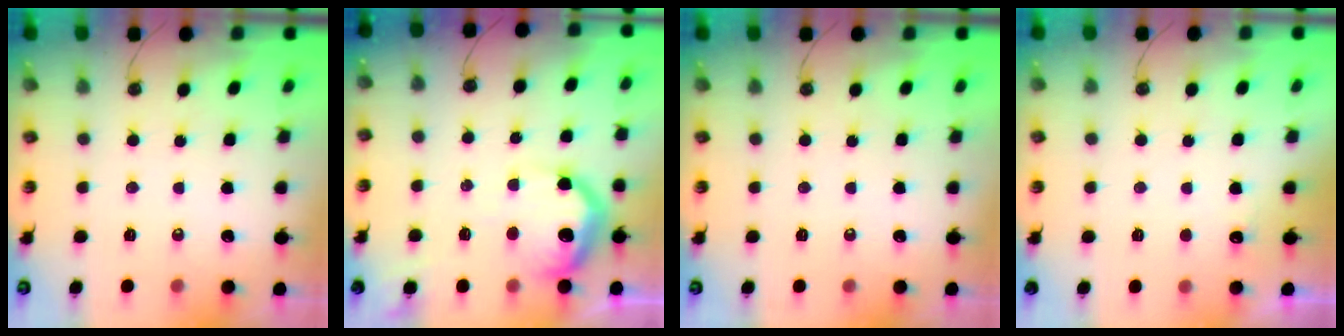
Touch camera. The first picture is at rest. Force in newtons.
{"total": 13.9, "press": 13.9, "slide": 0.8}
{"total": 0.0}
{"total": 3.1, "press": 2.9, "slide": 1.0}